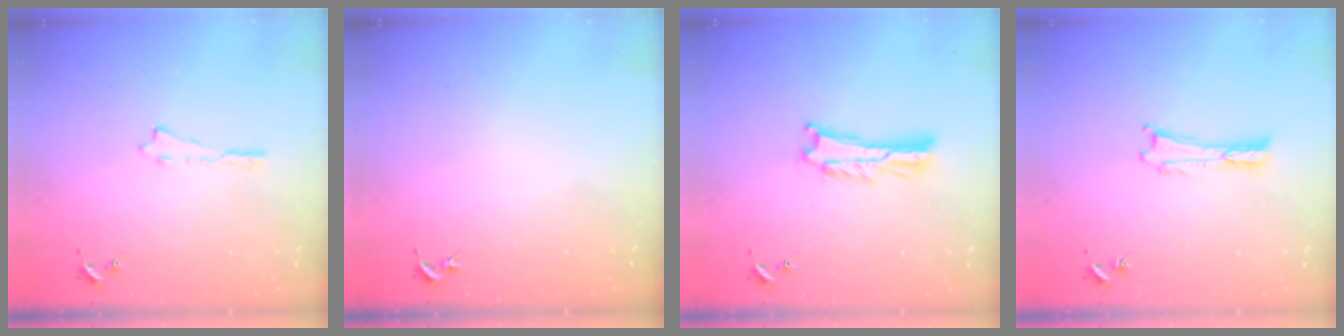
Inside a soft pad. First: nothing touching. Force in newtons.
{"total": 0.0}
{"total": 2.0, "press": 2.0, "slide": 0.3}
{"total": 0.0}